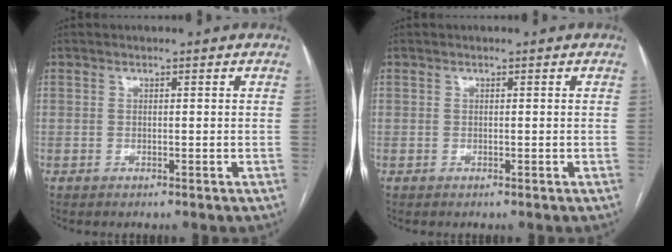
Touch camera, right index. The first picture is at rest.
{"total": 0.0}